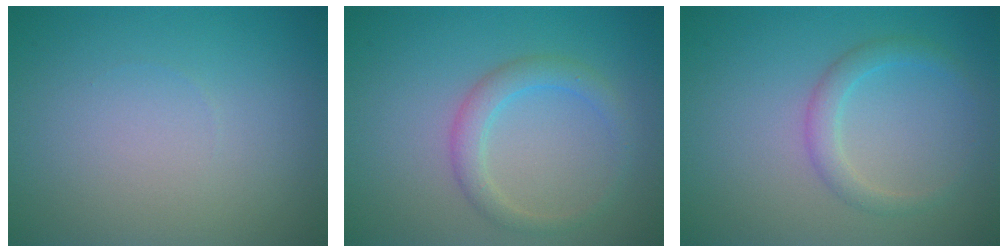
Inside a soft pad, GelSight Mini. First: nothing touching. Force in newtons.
{"total": 2.5, "press": 2.5, "slide": 0.0}
{"total": 2.0, "press": 2.0, "slide": 0.1}